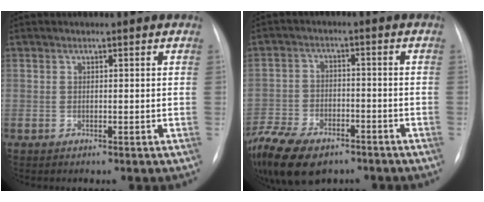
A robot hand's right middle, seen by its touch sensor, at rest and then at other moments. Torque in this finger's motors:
{"motor_torque": [1.15, -0.99, 0.31, 0.11]}